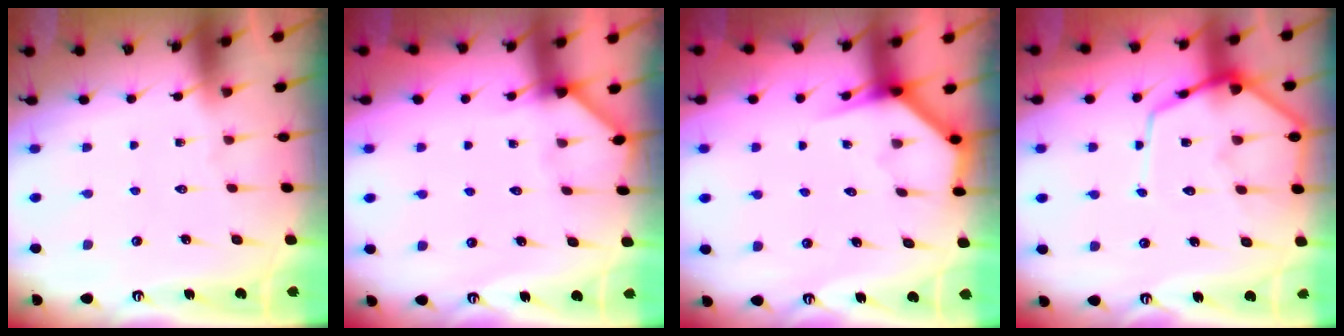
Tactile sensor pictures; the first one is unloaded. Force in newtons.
{"total": 2.7, "press": 2.7, "slide": 0.2}
{"total": 3.8, "press": 3.8, "slide": 0.1}
{"total": 11.5, "press": 11.4, "slide": 1.1}